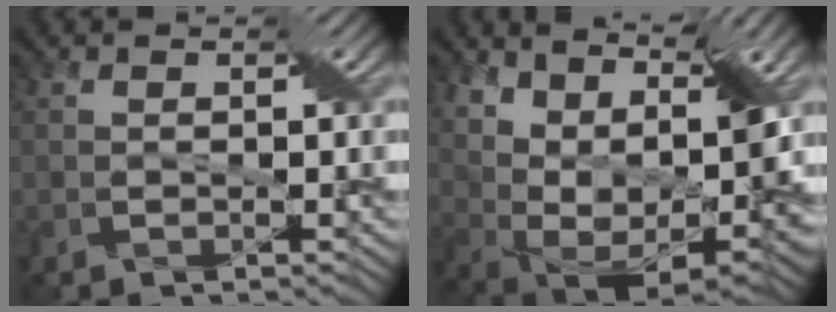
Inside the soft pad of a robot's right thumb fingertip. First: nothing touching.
{"total": 13.8, "force": [6.3, 6.4, 10.5], "torque": [-0.201, 0.027, 0.115]}